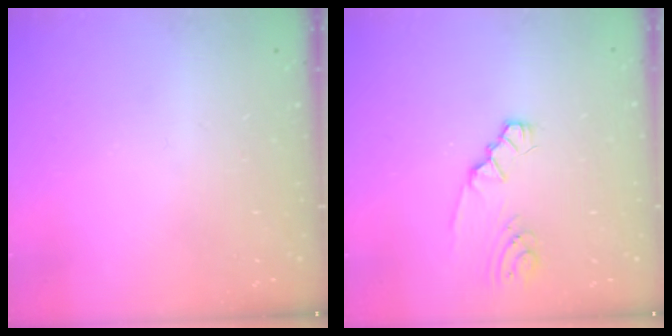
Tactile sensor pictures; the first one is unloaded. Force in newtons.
{"total": 2.5, "press": 2.5, "slide": 0.3}